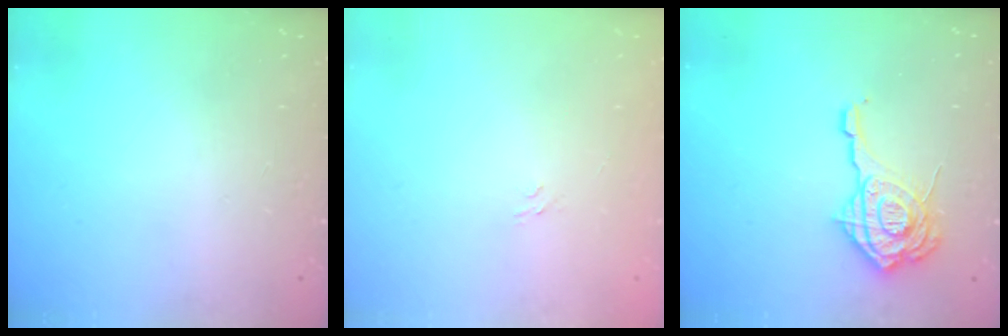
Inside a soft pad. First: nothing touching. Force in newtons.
{"total": 2.7, "press": 2.4, "slide": 1.1}
{"total": 15.3, "press": 15.2, "slide": 1.5}